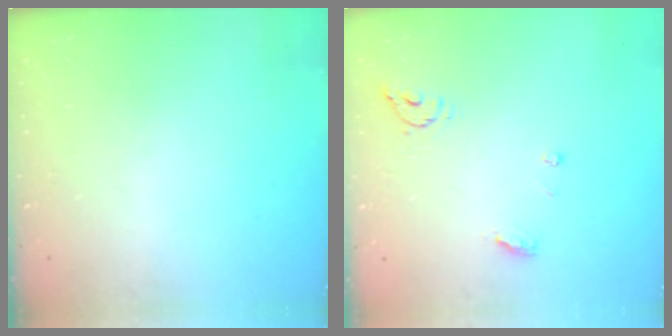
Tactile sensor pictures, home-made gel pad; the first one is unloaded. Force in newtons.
{"total": 6.2, "press": 6.2, "slide": 0.5}